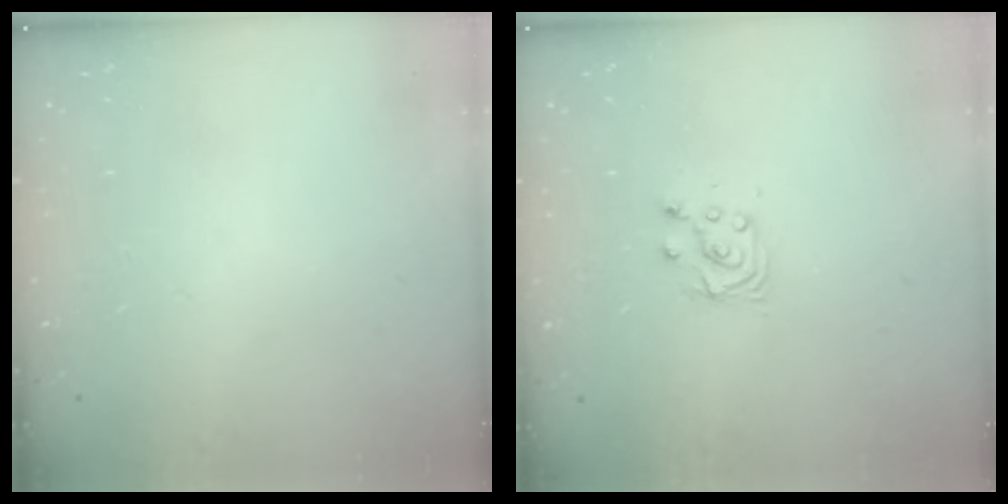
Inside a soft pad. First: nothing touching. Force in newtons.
{"total": 6.1, "press": 6.1, "slide": 0.5}